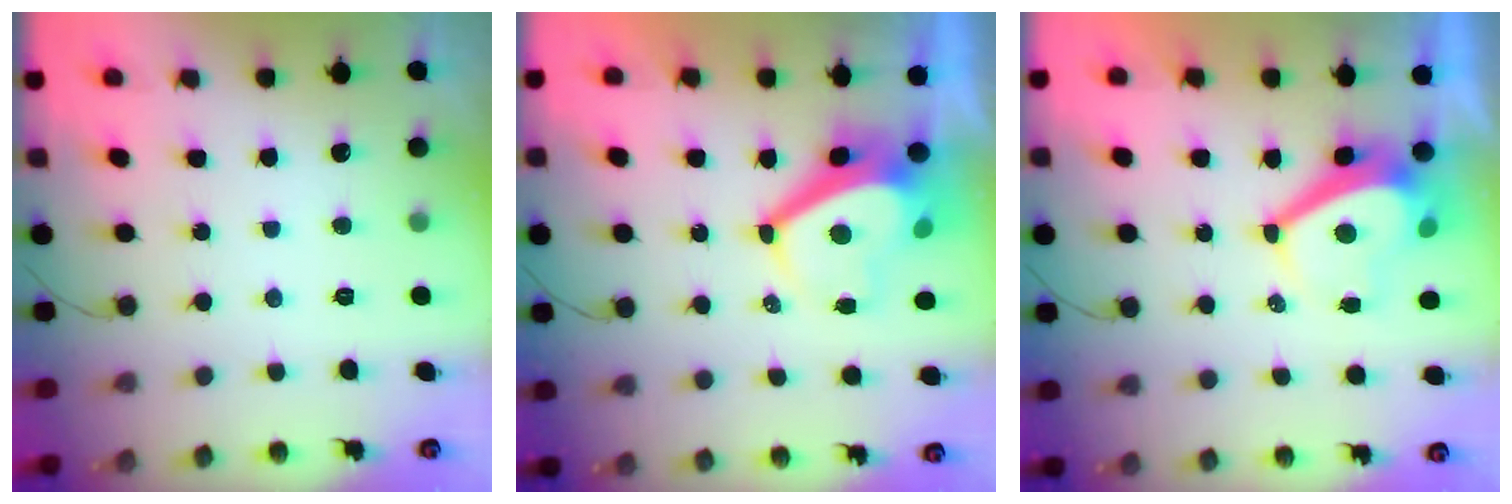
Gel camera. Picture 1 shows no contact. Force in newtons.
{"total": 6.9, "press": 6.9, "slide": 0.8}
{"total": 6.3, "press": 6.3, "slide": 0.7}